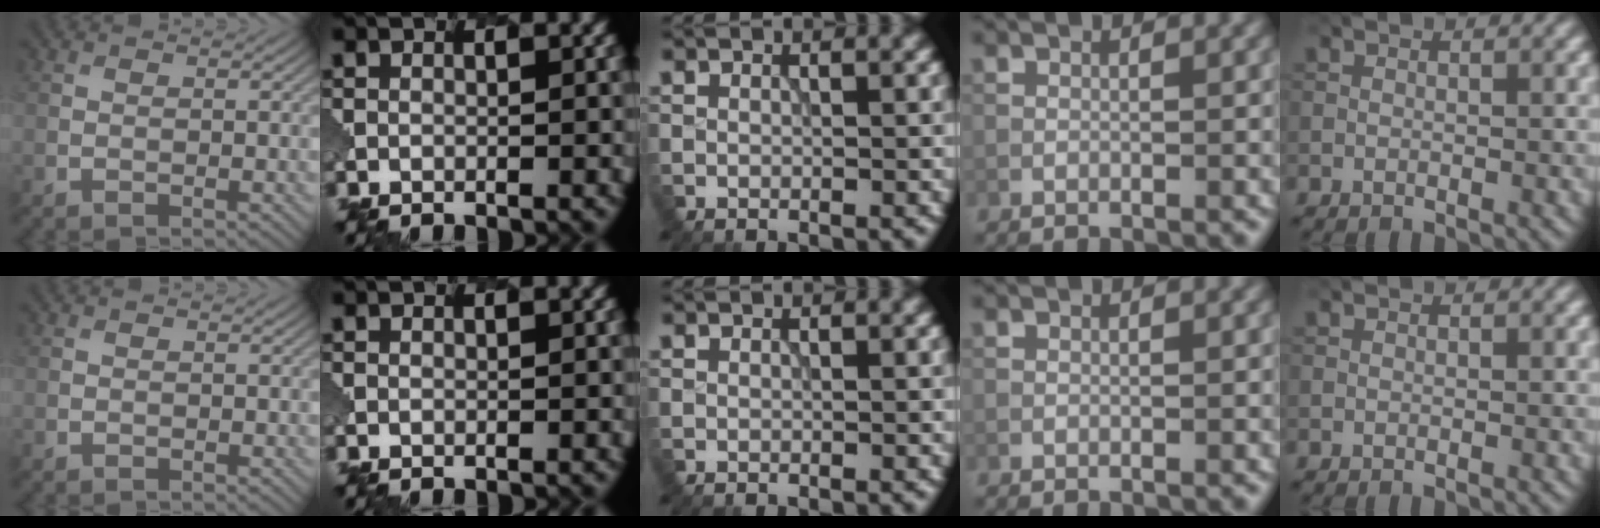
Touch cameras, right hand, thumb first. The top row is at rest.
{"thumb": {"total": 0.5, "force": [0.1, 0.5, -0.1], "torque": [0.003, 0.000, 0.002]}}